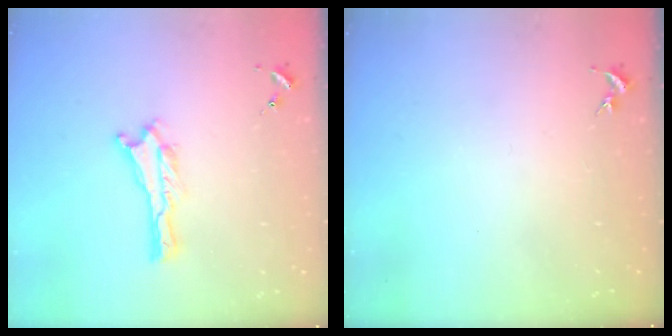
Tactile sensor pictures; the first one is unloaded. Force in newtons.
{"total": 0.0}